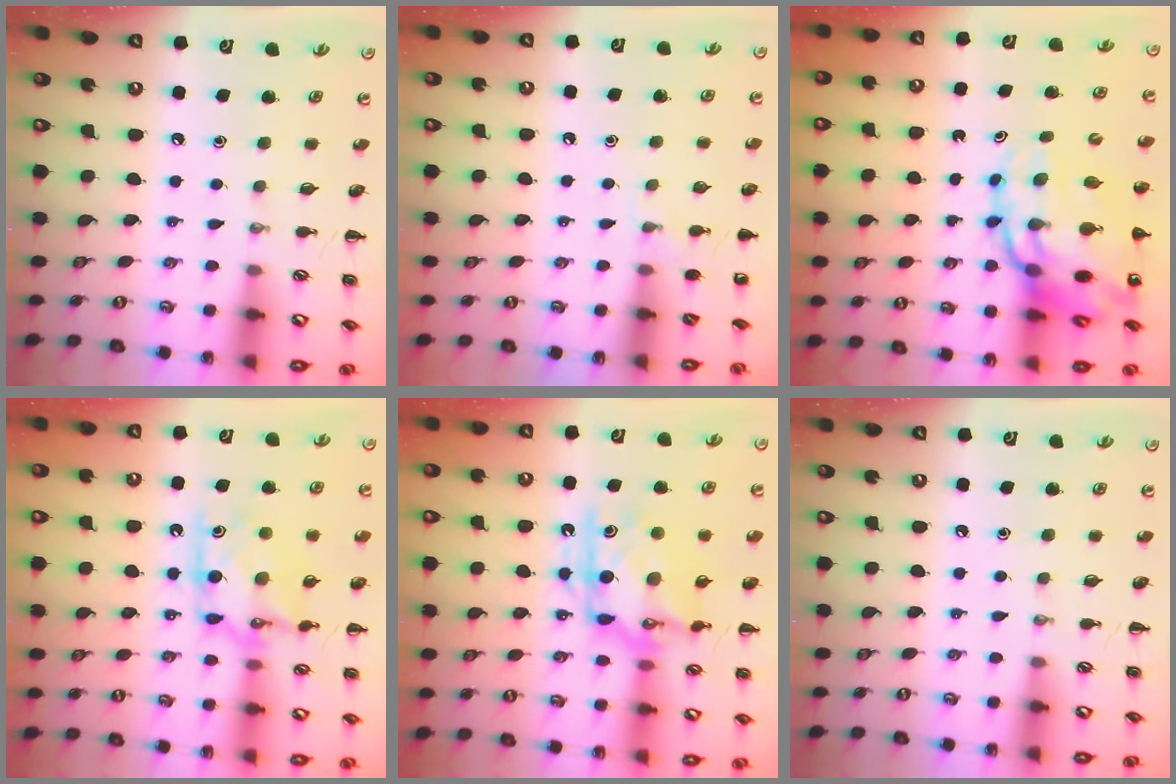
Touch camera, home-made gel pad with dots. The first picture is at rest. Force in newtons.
{"total": 3.8, "press": 3.6, "slide": 1.3}
{"total": 17.7, "press": 16.9, "slide": 5.1}
{"total": 11.9, "press": 11.9, "slide": 0.5}
{"total": 15.3, "press": 15.3, "slide": 0.7}
{"total": 0.0}